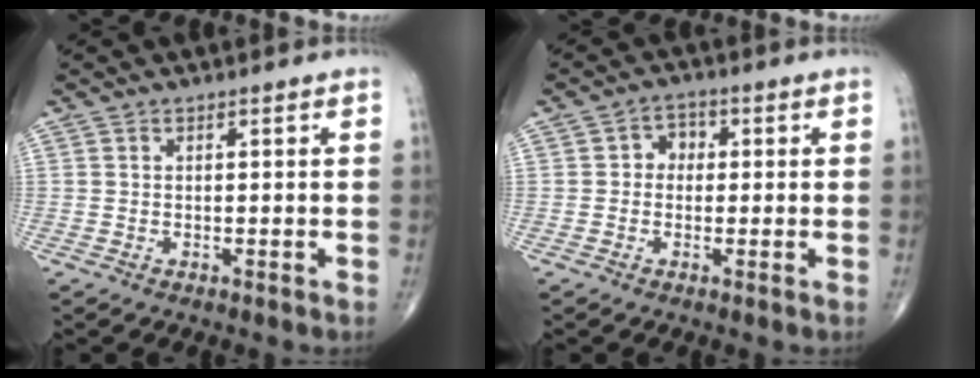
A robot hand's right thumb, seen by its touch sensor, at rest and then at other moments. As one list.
[{"total": 3.4, "force": [0.0, 2.9, 1.8], "torque": [-0.003, 0.014, -0.010]}]